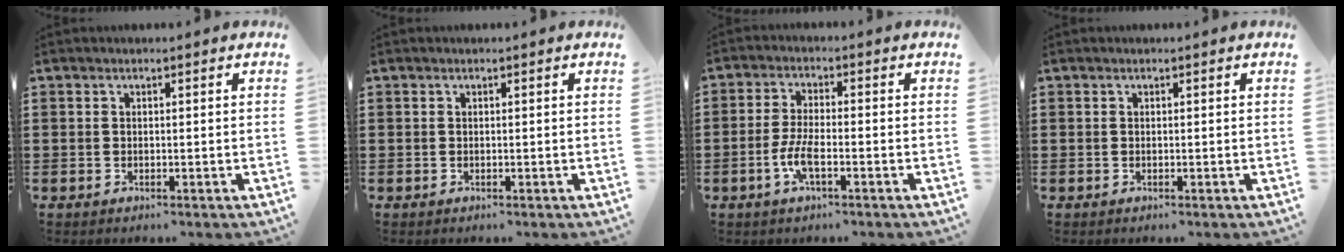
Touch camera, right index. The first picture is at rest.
{"total": 0.0}
{"total": 4.7, "force": [-1.8, 1.3, 4.1], "torque": [-0.096, -0.007, -0.039]}
{"total": 0.0}